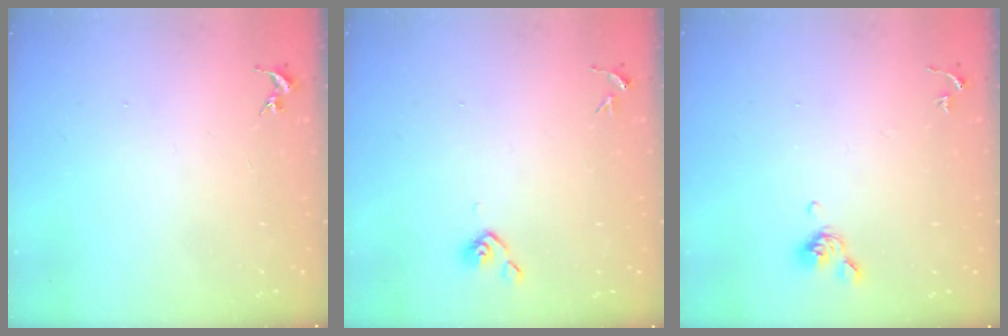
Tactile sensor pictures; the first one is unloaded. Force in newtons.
{"total": 4.3, "press": 4.1, "slide": 1.3}
{"total": 5.2, "press": 5.1, "slide": 1.1}